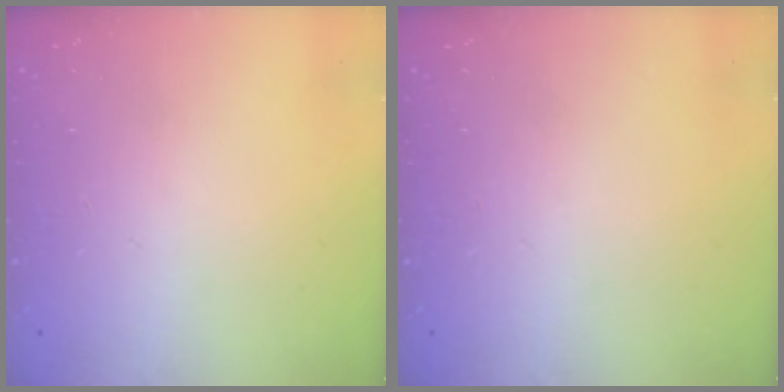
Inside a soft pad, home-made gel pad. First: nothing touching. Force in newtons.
{"total": 0.0}